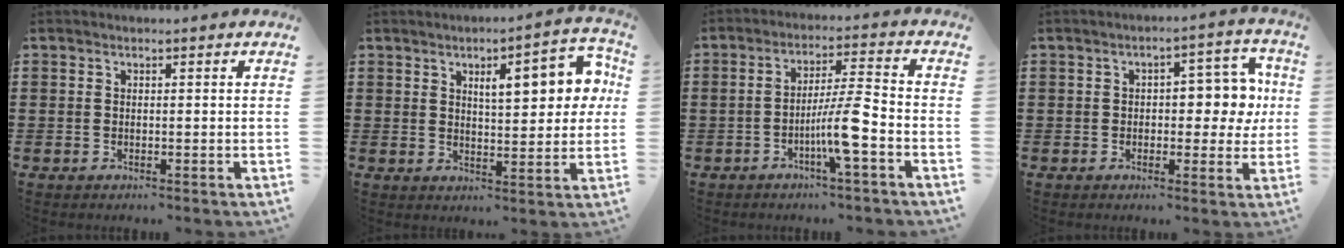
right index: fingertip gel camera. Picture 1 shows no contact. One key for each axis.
{"total": 8.6, "fx": 3.2, "fy": 3.0, "fz": 7.4, "tx": -0.108, "ty": -0.006, "tz": 0.044}
{"total": 7.4, "fx": -3.1, "fy": 0.1, "fz": 6.8, "tx": -0.125, "ty": -0.002, "tz": -0.060}
{"total": 7.7, "fx": 0.6, "fy": 4.4, "fz": 6.2, "tx": -0.080, "ty": 0.000, "tz": 0.001}